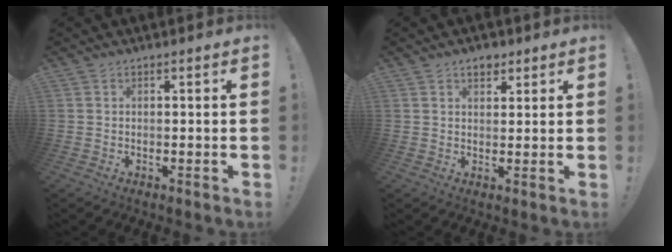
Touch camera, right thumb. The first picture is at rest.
{"total": 3.6, "force": [2.3, 2.3, 1.4], "torque": [-0.008, -0.011, 0.037]}